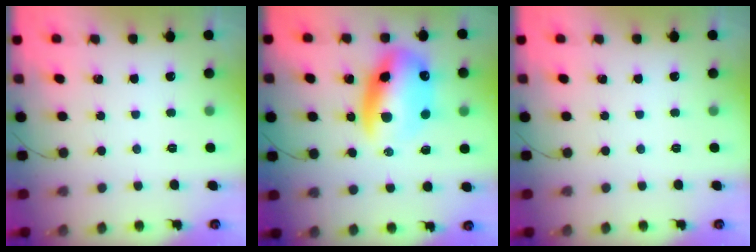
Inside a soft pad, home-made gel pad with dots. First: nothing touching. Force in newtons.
{"total": 15.8, "press": 15.3, "slide": 4.2}
{"total": 0.0}